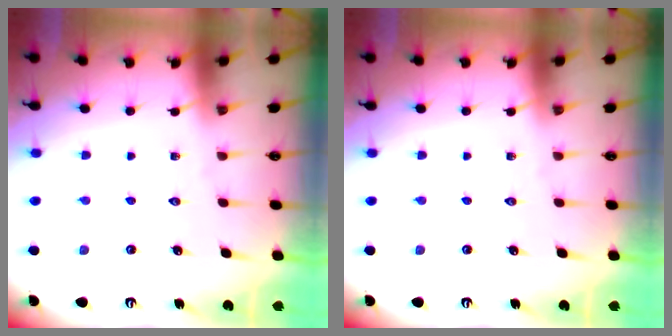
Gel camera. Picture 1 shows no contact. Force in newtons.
{"total": 0.0}